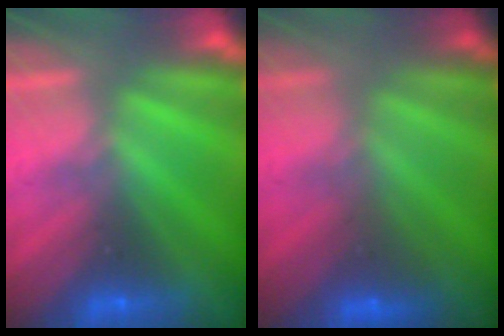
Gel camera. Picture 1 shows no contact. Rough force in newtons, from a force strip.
{"total": 2.5}